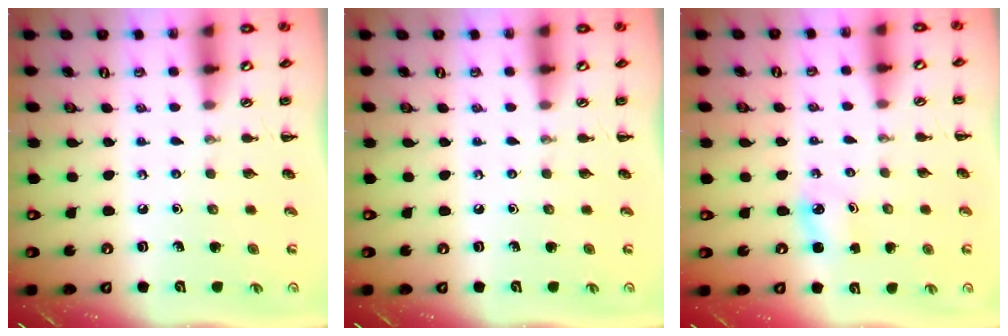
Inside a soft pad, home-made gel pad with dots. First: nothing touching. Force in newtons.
{"total": 0.0}
{"total": 2.2, "press": 2.2, "slide": 0.3}